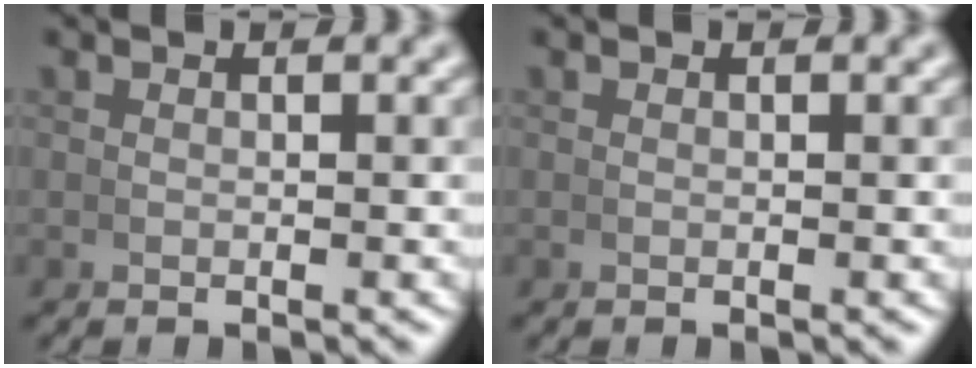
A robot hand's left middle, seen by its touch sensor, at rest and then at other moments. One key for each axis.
{"total": 0.0}